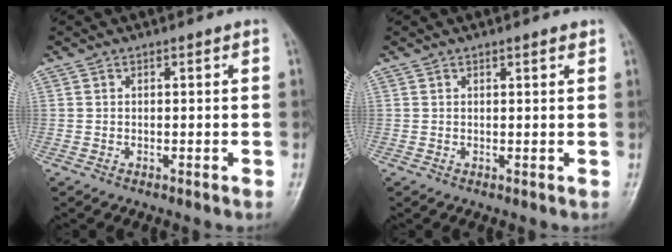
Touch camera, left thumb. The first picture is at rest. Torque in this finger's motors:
{"motor_torque": [-0.15, -0.08, -0.15, -0.04, 0.04]}